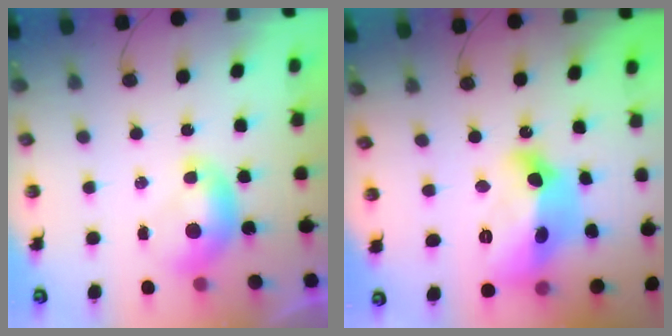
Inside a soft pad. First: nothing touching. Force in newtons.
{"total": 15.6, "press": 15.5, "slide": 1.3}